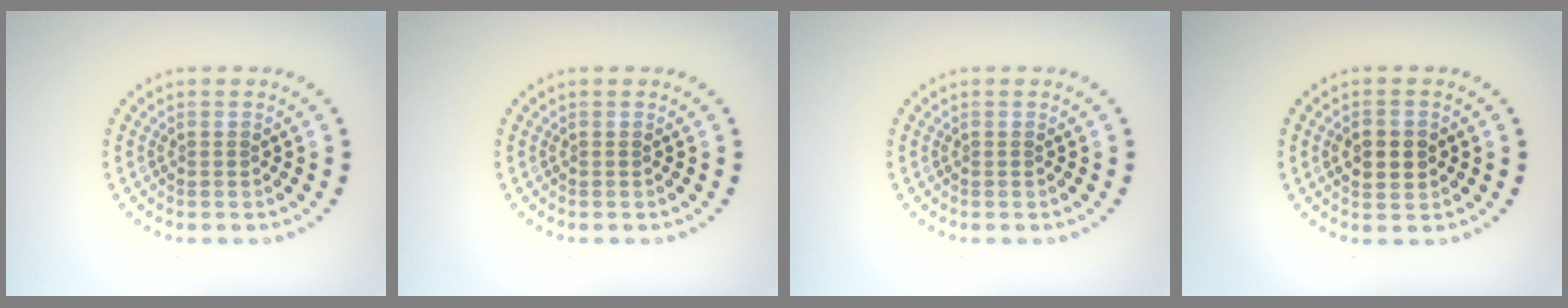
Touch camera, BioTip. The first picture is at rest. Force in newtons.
{"total": 0.0}
{"total": 0.0}
{"total": 3.8, "press": 3.8, "slide": 0.2}